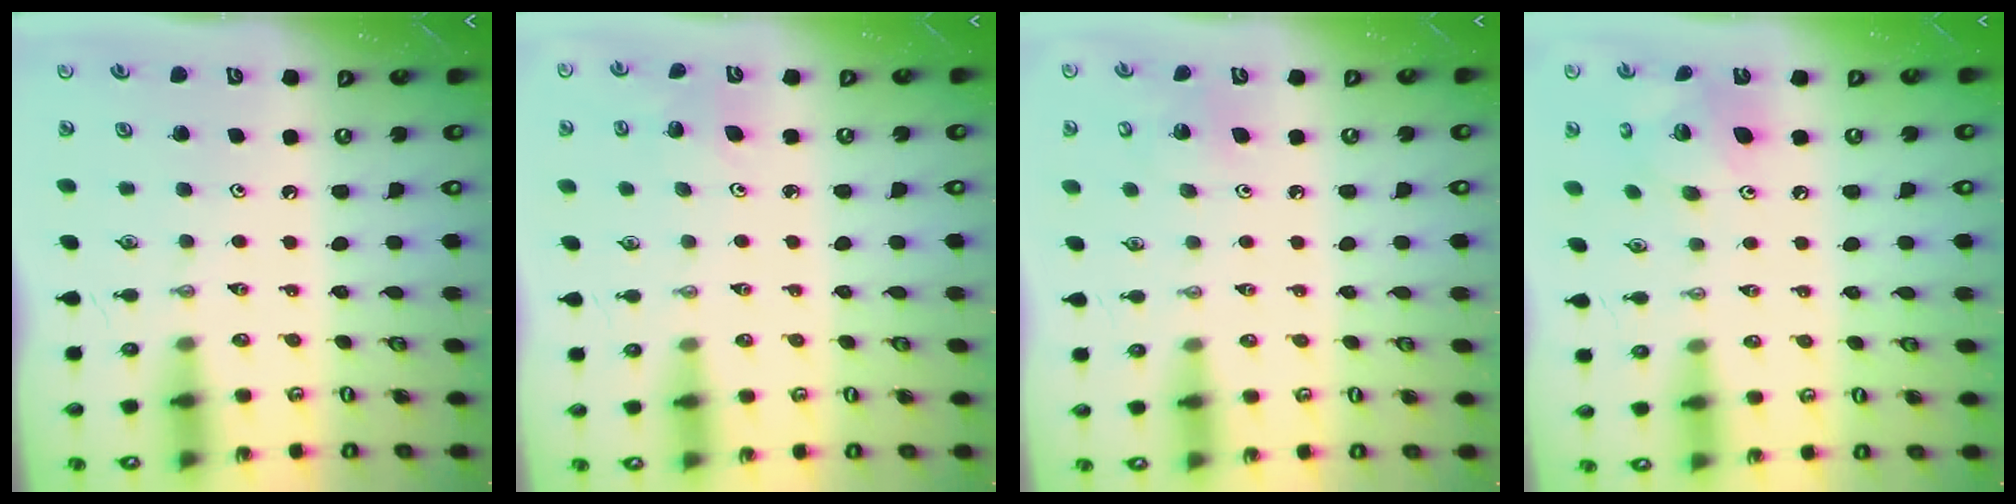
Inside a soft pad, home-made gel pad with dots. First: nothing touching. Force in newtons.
{"total": 4.8, "press": 4.6, "slide": 1.3}
{"total": 6.3, "press": 6.3, "slide": 0.4}
{"total": 11.7, "press": 11.6, "slide": 1.1}